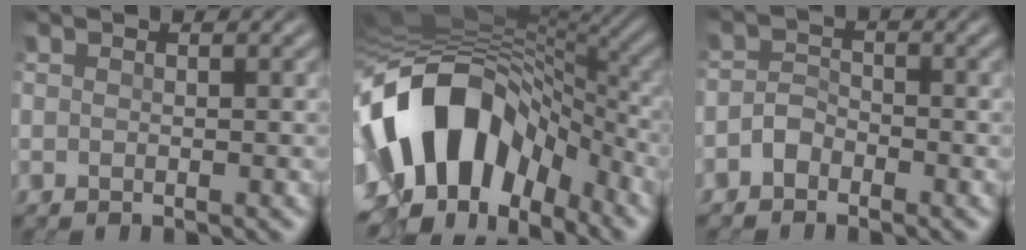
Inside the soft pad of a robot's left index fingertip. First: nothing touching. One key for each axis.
{"total": 15.8, "fx": -3.3, "fy": 10.5, "fz": 11.4, "tx": -0.223, "ty": -0.003, "tz": -0.047}
{"total": 1.5, "fx": -1.1, "fy": 0.8, "fz": 0.6, "tx": -0.015, "ty": 0.013, "tz": -0.024}